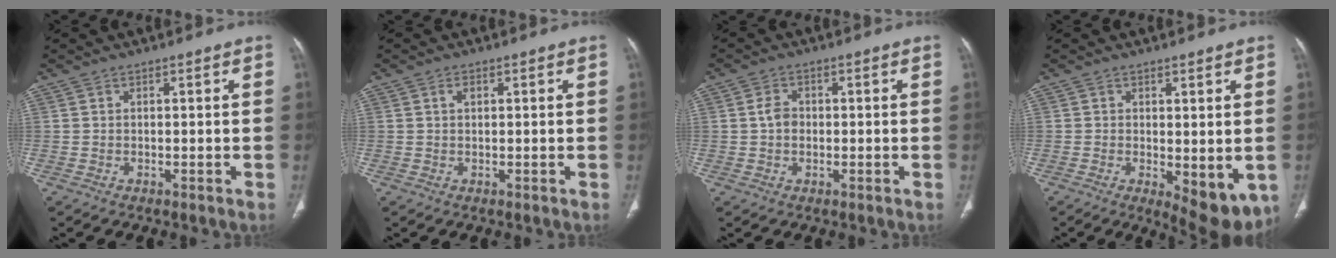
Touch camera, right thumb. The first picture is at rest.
{"total": 1.3, "force": [0.4, 0.7, 0.9], "torque": [-0.015, 0.002, 0.007]}
{"total": 3.1, "force": [0.0, 2.3, 2.0], "torque": [-0.032, 0.008, -0.005]}
{"total": 8.8, "force": [-1.8, 3.8, 7.7], "torque": [-0.092, -0.022, -0.015]}